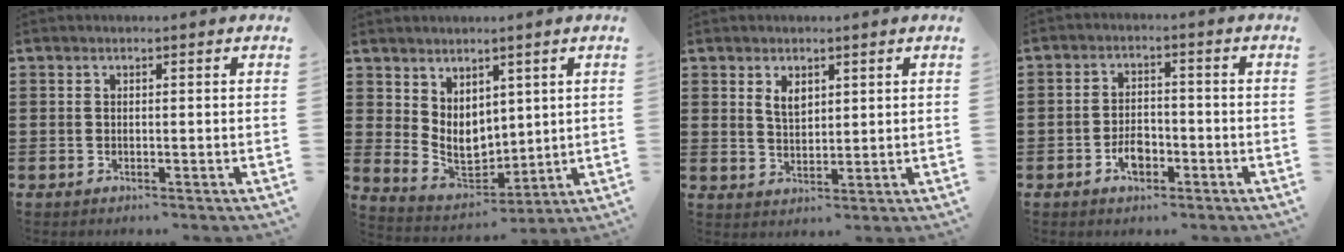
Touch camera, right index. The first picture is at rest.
{"total": 5.8, "force": [2.6, 4.3, 2.9], "torque": [-0.063, -0.006, 0.053]}
{"total": 3.1, "force": [1.8, 1.8, 1.8], "torque": [-0.034, 0.002, 0.030]}
{"total": 3.9, "force": [-1.9, 2.3, 2.5], "torque": [-0.045, -0.001, -0.039]}